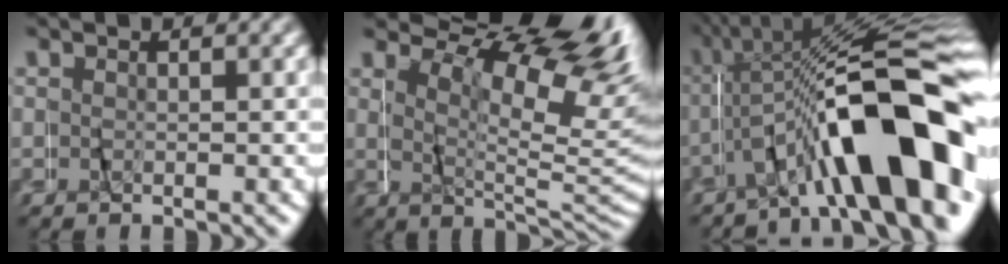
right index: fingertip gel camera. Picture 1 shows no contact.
{"total": 14.6, "force": [4.7, 5.7, 12.6], "torque": [-0.159, 0.023, 0.059]}
{"total": 17.1, "force": [-3.0, 6.6, 15.5], "torque": [-0.231, 0.002, -0.042]}